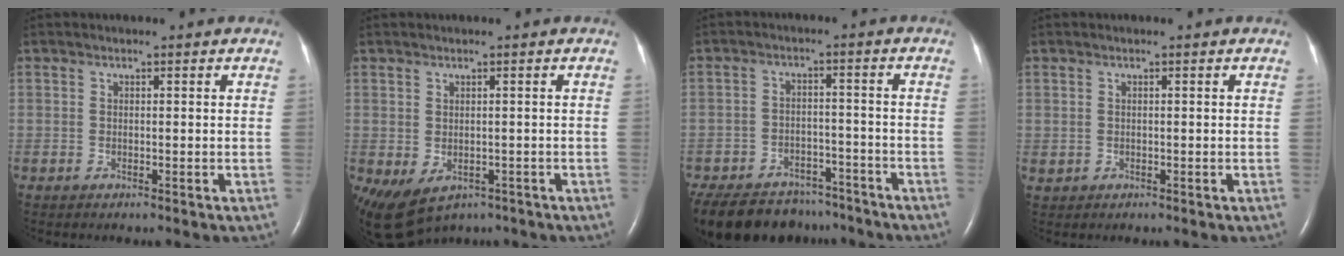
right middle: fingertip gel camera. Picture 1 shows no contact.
{"total": 7.5, "force": [-3.9, 4.8, 4.2], "torque": [-0.068, -0.002, -0.050]}
{"total": 18.1, "force": [-14.8, 8.3, 6.1], "torque": [-0.164, -0.013, -0.208]}
{"total": 0.6, "force": [0.1, 0.6, 0.2], "torque": [-0.001, 0.002, 0.006]}